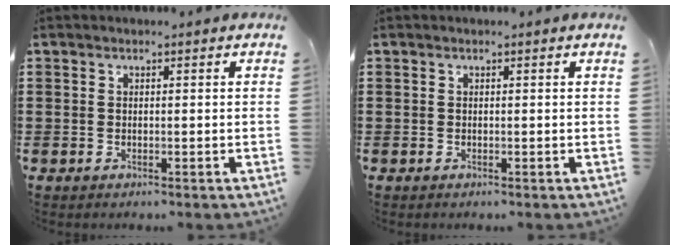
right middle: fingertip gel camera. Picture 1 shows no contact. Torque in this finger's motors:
{"motor_torque": [-0.05, -0.20, 0.01, -0.01]}